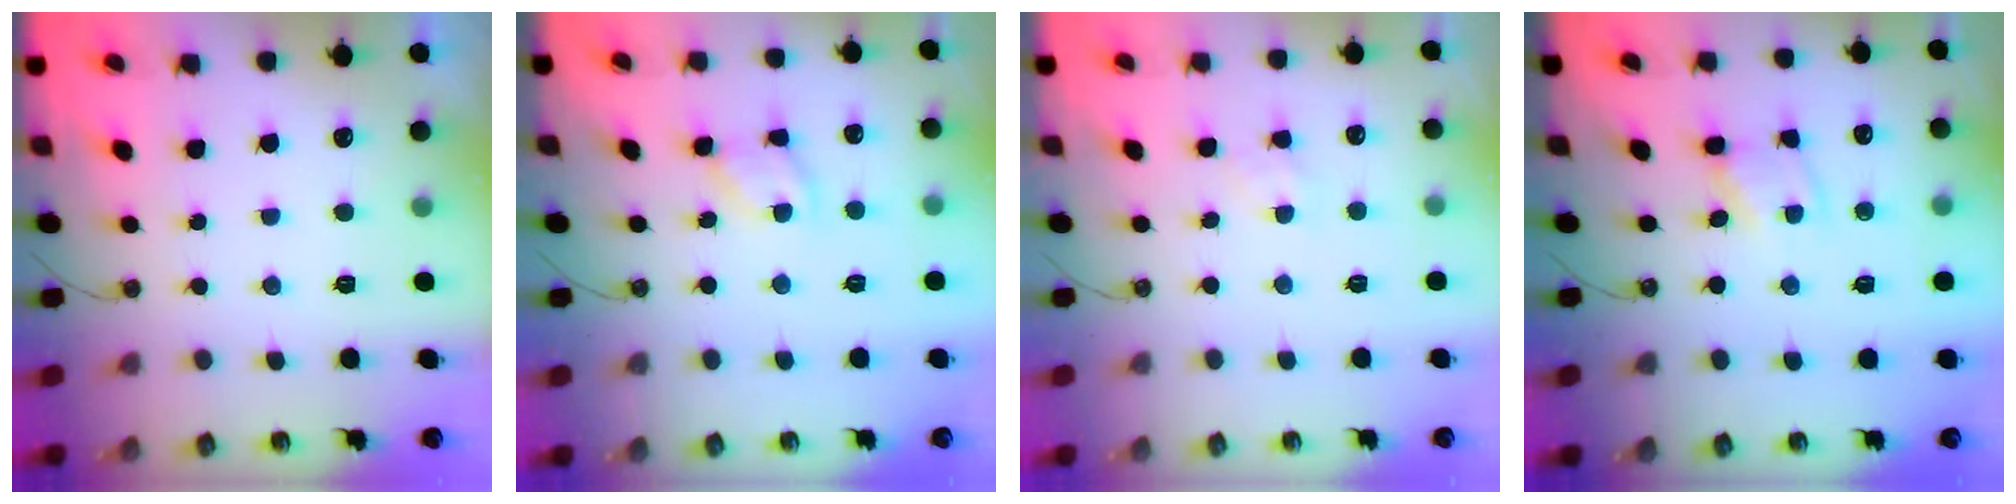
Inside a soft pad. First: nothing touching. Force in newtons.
{"total": 8.1, "press": 8.1, "slide": 0.4}
{"total": 1.9, "press": 1.9, "slide": 0.2}
{"total": 3.0, "press": 3.0, "slide": 0.1}